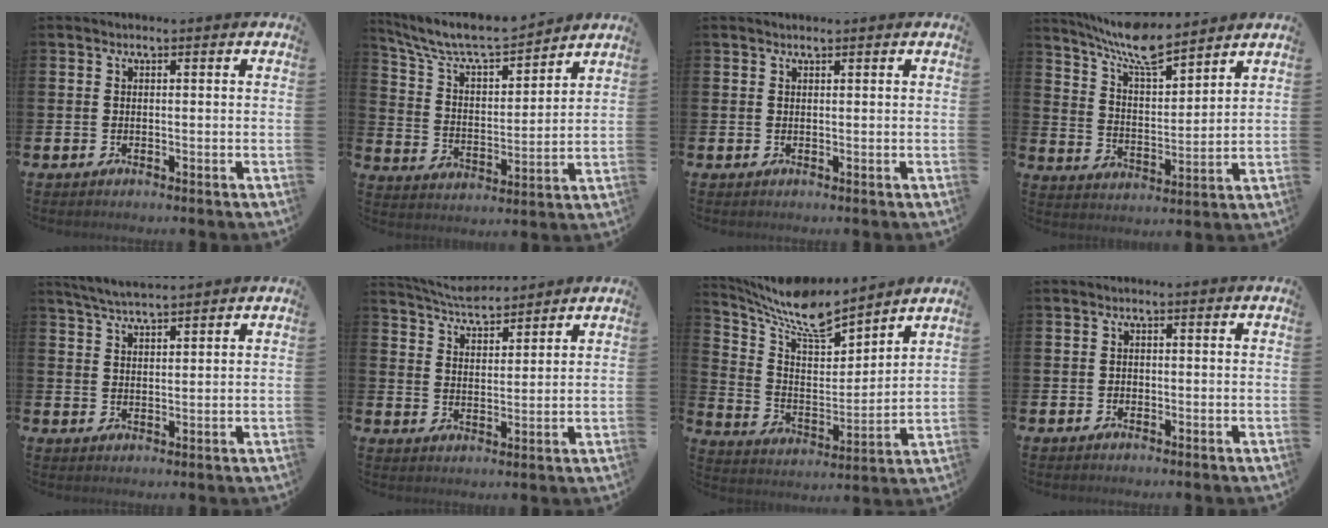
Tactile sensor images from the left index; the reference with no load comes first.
{"total": 8.2, "force": [7.6, 1.5, 2.6], "torque": [-0.091, -0.051, 0.132]}
{"total": 0.6, "force": [0.6, 0.0, 0.1], "torque": [-0.001, 0.001, 0.011]}
{"total": 9.0, "force": [8.3, 1.5, 3.3], "torque": [-0.099, -0.043, 0.151]}
{"total": 4.3, "force": [4.2, 0.1, 1.0], "torque": [-0.037, -0.013, 0.078]}
{"total": 5.2, "force": [5.1, 0.5, 0.8], "torque": [-0.038, -0.025, 0.092]}
{"total": 9.7, "force": [8.8, 1.8, 3.8], "torque": [-0.115, -0.057, 0.154]}
{"total": 0.6, "force": [-0.2, 0.6, 0.1], "torque": [-0.002, 0.005, -0.006]}